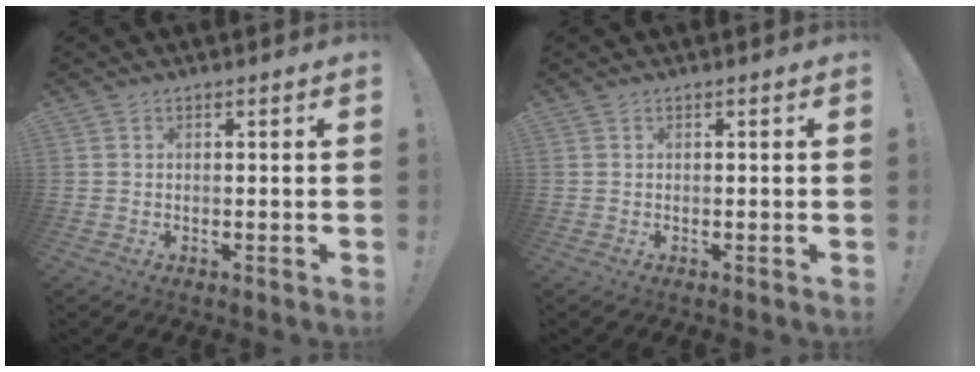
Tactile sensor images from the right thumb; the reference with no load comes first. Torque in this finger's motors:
{"motor_torque": [0.01, -0.13, 0.13, -0.11, 0.00]}